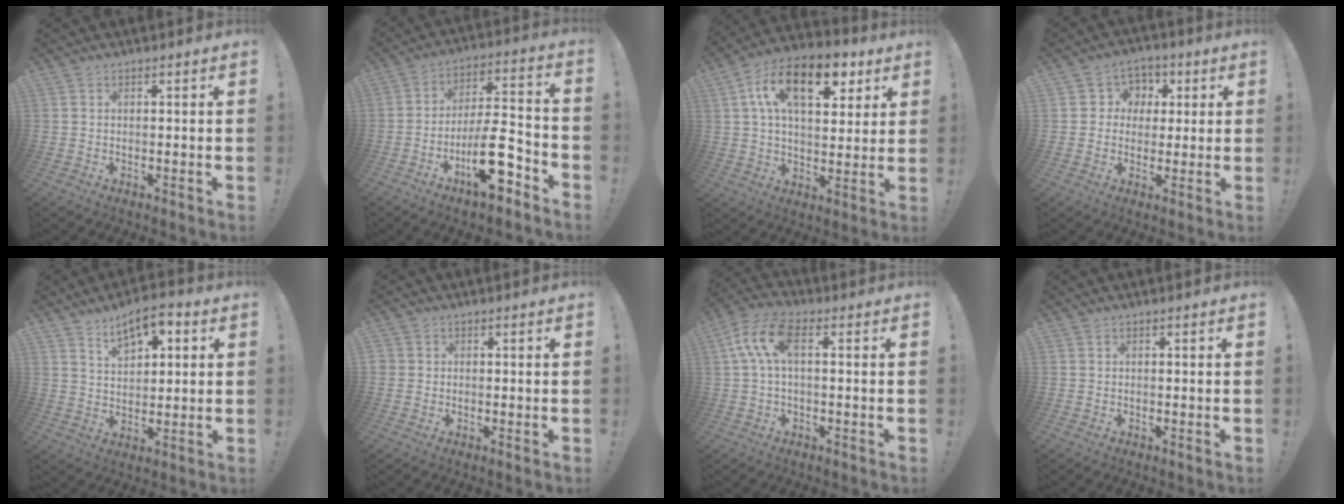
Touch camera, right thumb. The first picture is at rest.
{"total": 17.1, "force": [-8.3, 5.9, 13.7], "torque": [-0.219, 0.059, -0.128]}
{"total": 17.6, "force": [7.3, 9.3, 12.9], "torque": [-0.207, -0.014, 0.125]}
{"total": 6.3, "force": [-0.1, 6.1, 1.3], "torque": [-0.021, 0.009, 0.001]}
{"total": 8.8, "force": [5.3, 4.6, 5.3], "torque": [-0.083, -0.019, 0.095]}
{"total": 1.4, "force": [0.1, 1.4, 0.4], "torque": [-0.007, 0.003, 0.003]}
{"total": 10.5, "force": [2.0, 4.8, 9.1], "torque": [-0.194, 0.003, 0.038]}
{"total": 0.0}